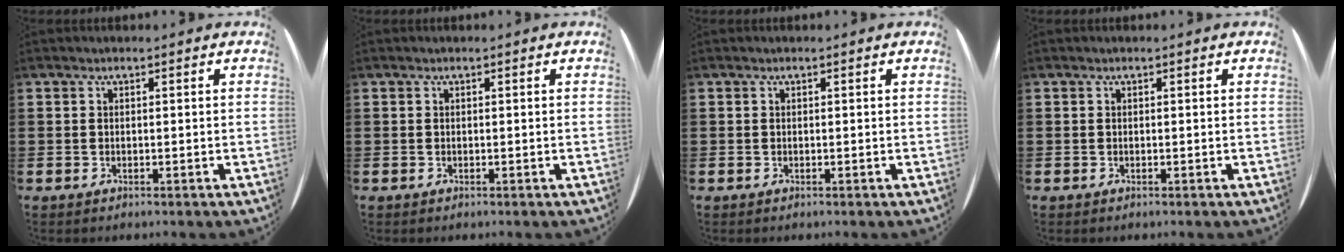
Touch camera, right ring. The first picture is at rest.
{"total": 0.0}
{"total": 0.0}
{"total": 0.0}